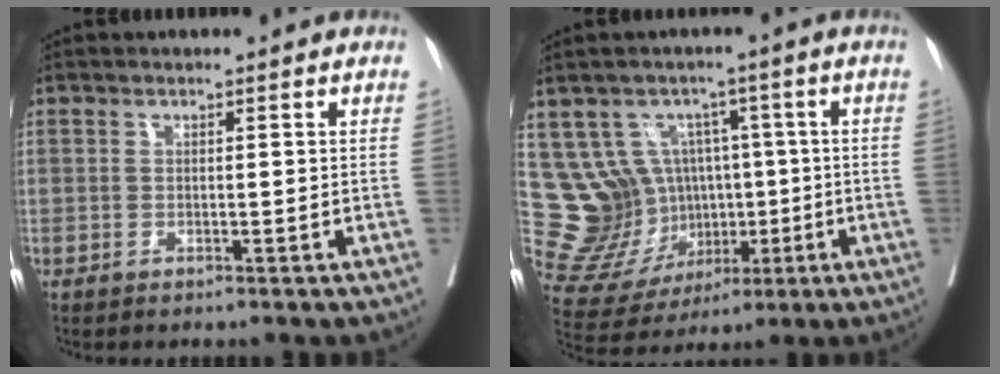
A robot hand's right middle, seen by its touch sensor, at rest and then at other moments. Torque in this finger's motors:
{"motor_torque": [-0.11, 0.00, -0.21, -0.09]}